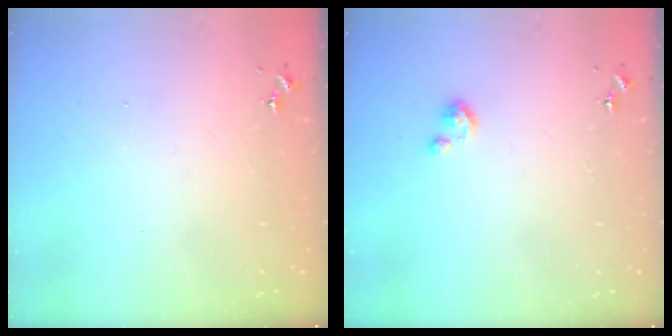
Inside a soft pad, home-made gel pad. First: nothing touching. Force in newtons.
{"total": 3.3, "press": 3.3, "slide": 0.3}